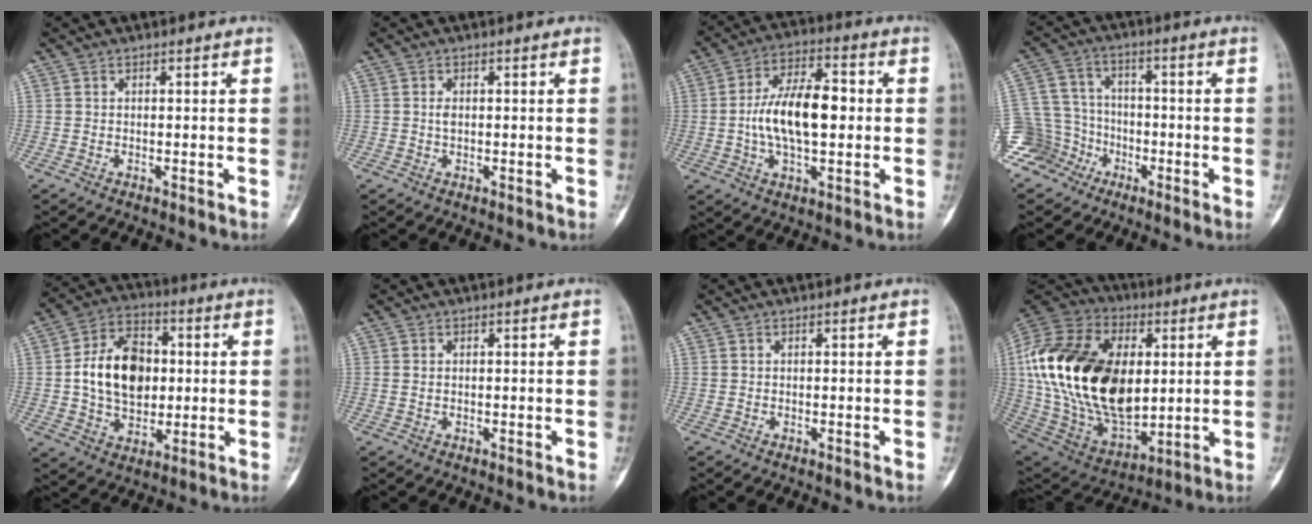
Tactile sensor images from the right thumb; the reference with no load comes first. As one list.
[{"total": 1.2, "force": [0.1, 0.8, 0.8], "torque": [-0.013, 0.002, 0.002]}, {"total": 14.0, "force": [-0.1, 6.8, 12.3], "torque": [-0.212, 0.021, -0.006]}, {"total": 11.2, "force": [-6.1, 9.2, 2.1], "torque": [-0.031, 0.051, -0.115]}, {"total": 15.4, "force": [1.1, 10.8, 10.9], "torque": [-0.158, 0.013, 0.018]}, {"total": 0.8, "force": [0.2, 0.6, 0.6], "torque": [-0.014, 0.003, 0.007]}, {"total": 0.0}, {"total": 32.7, "force": [3.6, 20.2, 25.6], "torque": [-0.496, -0.008, 0.076]}]